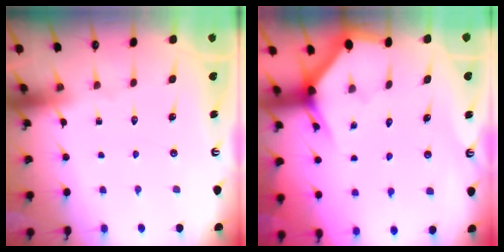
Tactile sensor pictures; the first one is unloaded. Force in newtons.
{"total": 2.9, "press": 2.9, "slide": 0.1}